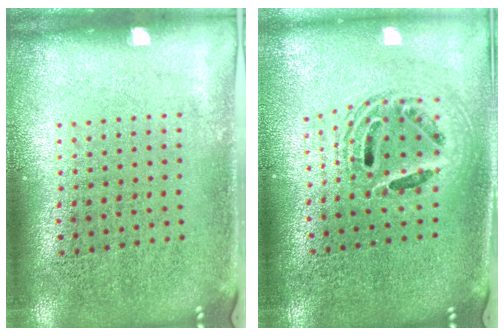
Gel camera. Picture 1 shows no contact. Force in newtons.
{"total": 1.8, "press": 1.5, "slide": 1.1}